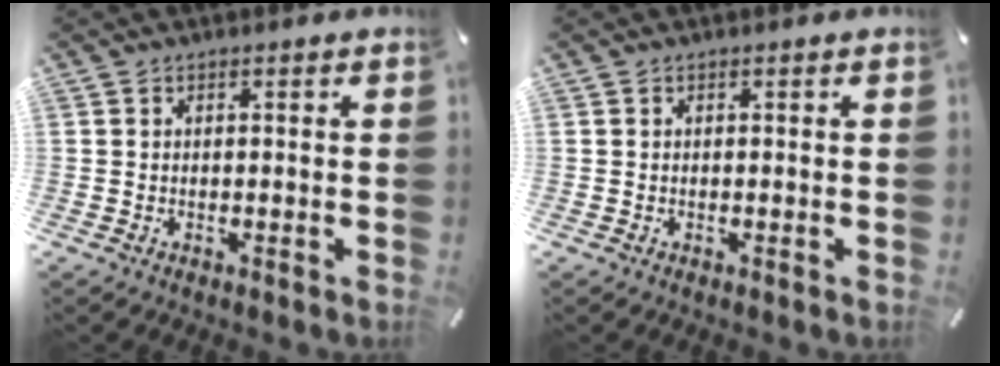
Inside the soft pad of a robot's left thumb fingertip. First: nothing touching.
{"total": 0.0}